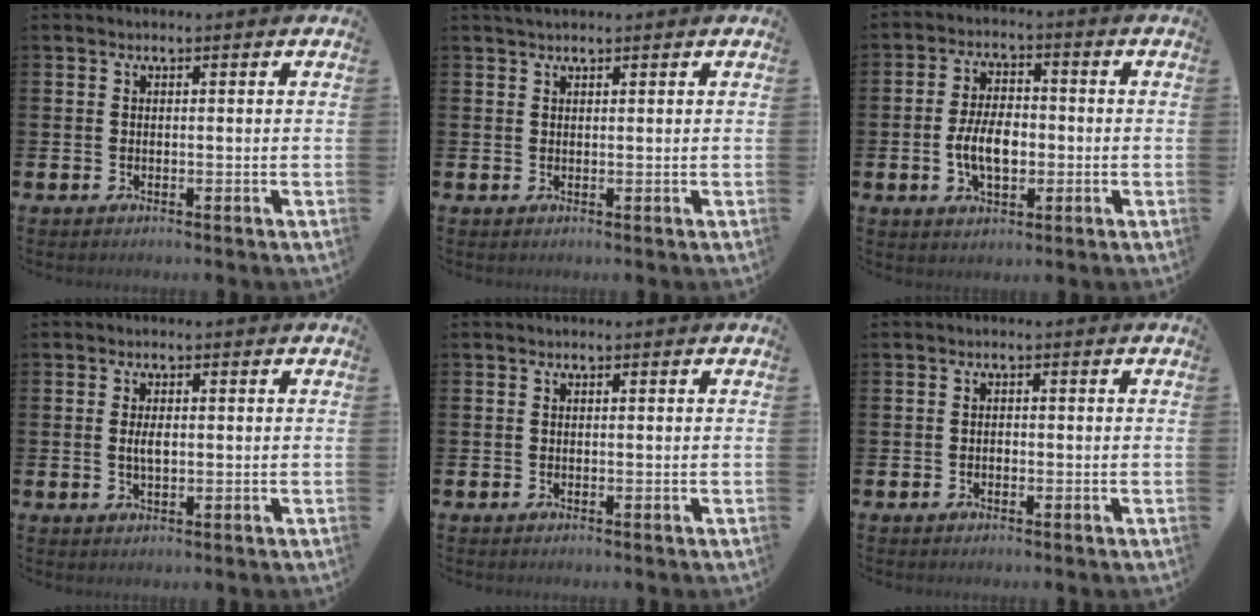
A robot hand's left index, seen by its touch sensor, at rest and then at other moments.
{"total": 1.4, "force": [1.3, 0.4, 0.5], "torque": [0.001, -0.001, 0.020]}
{"total": 6.3, "force": [-1.0, 3.6, 5.2], "torque": [-0.088, 0.004, -0.022]}
{"total": 2.4, "force": [0.2, 1.1, 2.1], "torque": [-0.031, -0.001, -0.001]}
{"total": 0.0}
{"total": 0.7, "force": [-0.3, 0.5, 0.3], "torque": [-0.013, 0.004, -0.007]}